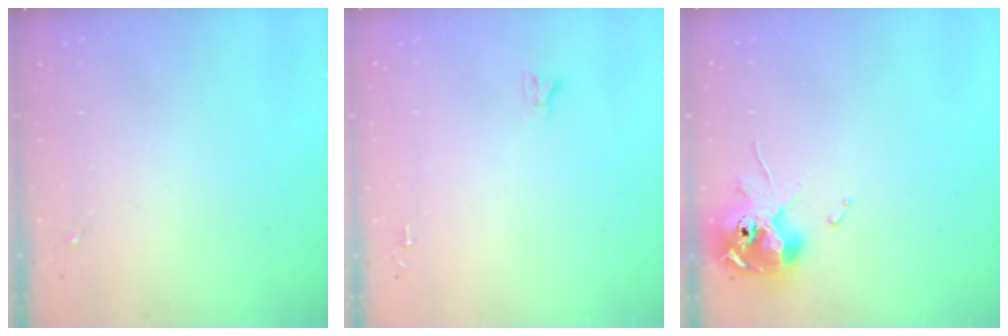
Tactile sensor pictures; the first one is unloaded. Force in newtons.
{"total": 2.4, "press": 2.4, "slide": 0.2}
{"total": 10.8, "press": 10.7, "slide": 1.7}